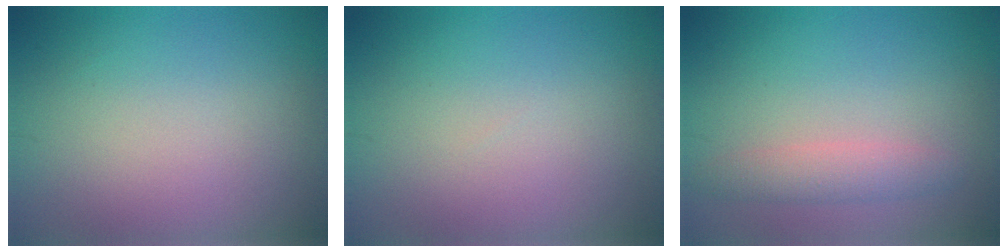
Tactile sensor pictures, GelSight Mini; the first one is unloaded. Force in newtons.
{"total": 0.0}
{"total": 2.1, "press": 2.1, "slide": 0.0}